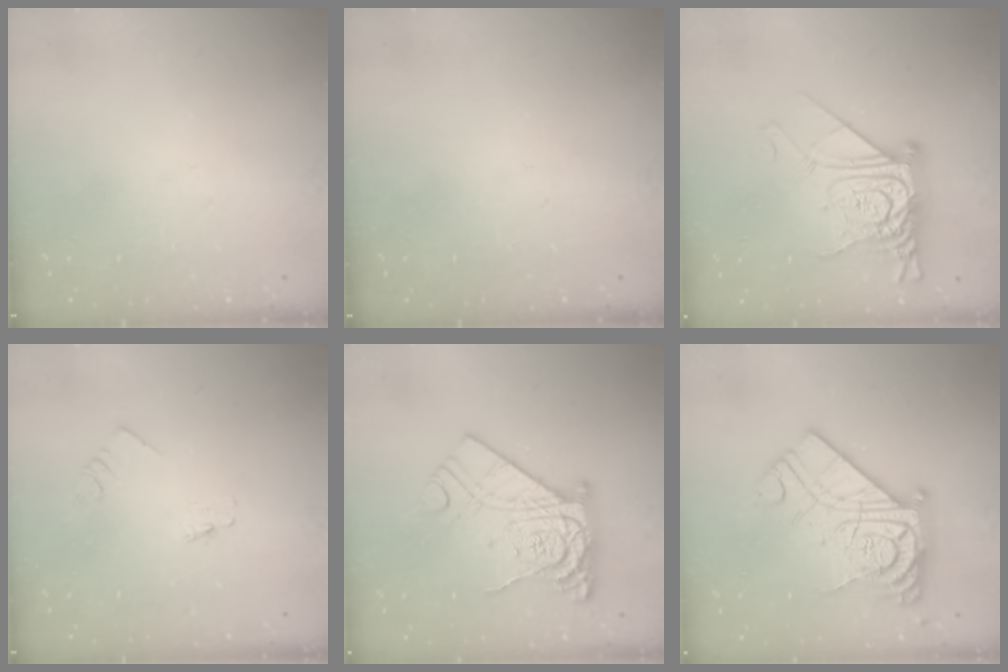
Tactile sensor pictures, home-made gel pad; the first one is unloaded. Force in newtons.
{"total": 0.0}
{"total": 15.4, "press": 15.3, "slide": 1.5}
{"total": 0.0}
{"total": 16.7, "press": 16.7, "slide": 1.5}
{"total": 21.6, "press": 21.5, "slide": 2.2}